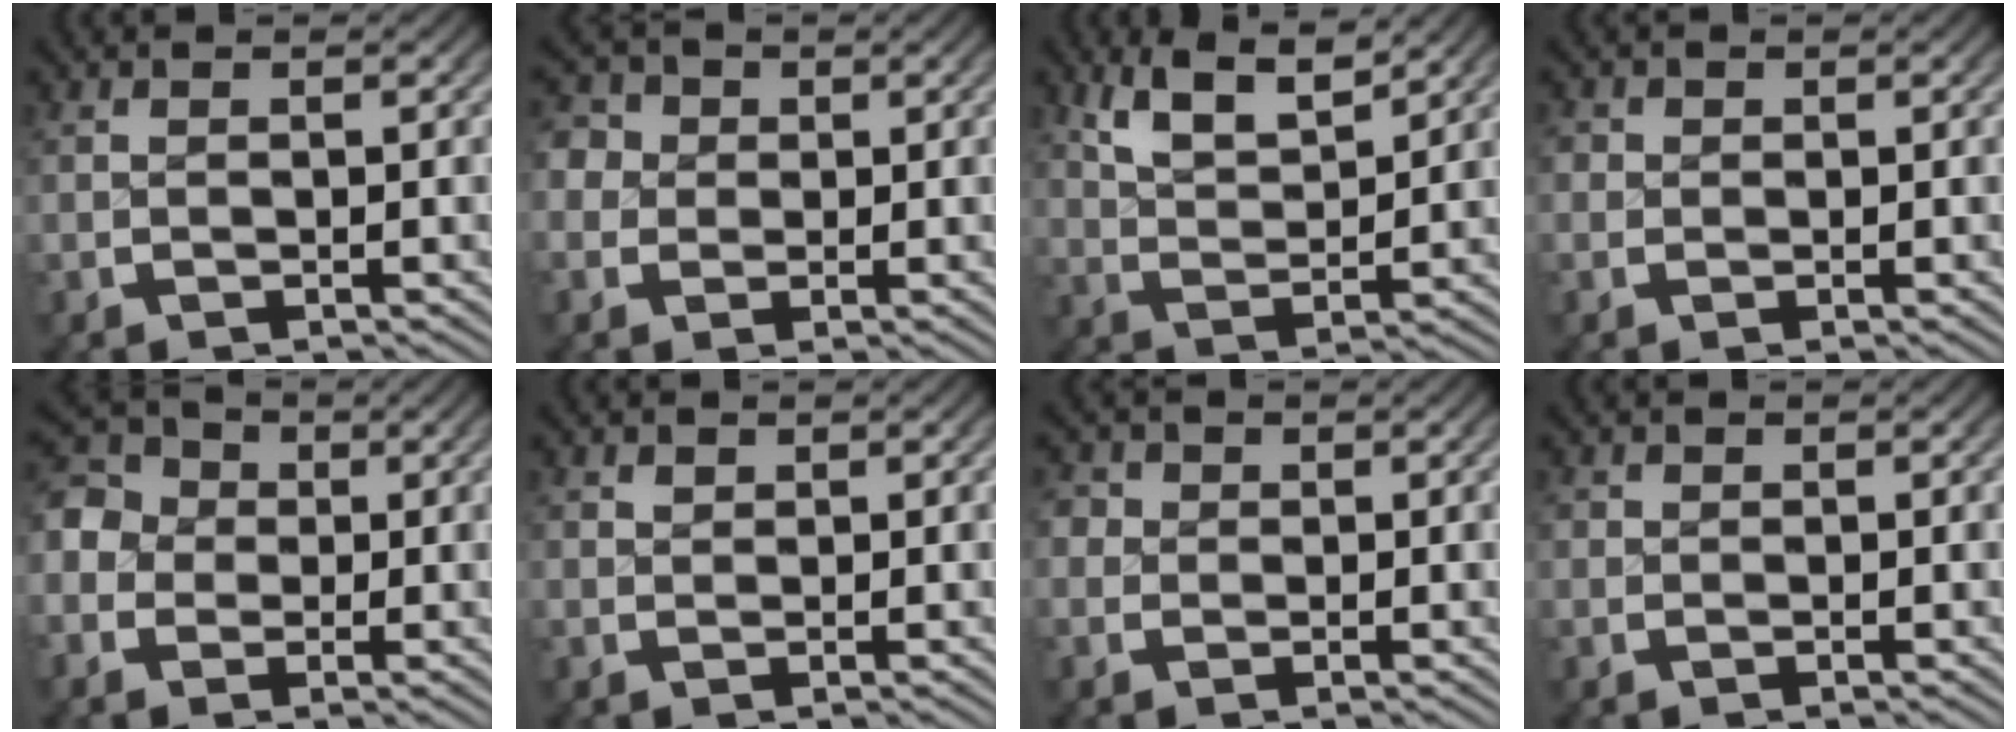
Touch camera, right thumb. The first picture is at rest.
{"total": 4.4, "force": [0.8, 4.0, 1.7], "torque": [-0.047, -0.012, 0.010]}
{"total": 5.6, "force": [4.3, 2.1, 3.1], "torque": [-0.061, -0.001, 0.083]}
{"total": 1.3, "force": [0.0, 1.3, 0.0], "torque": [-0.008, -0.012, -0.001]}
{"total": 6.5, "force": [1.3, 5.5, 3.2], "torque": [-0.064, -0.007, 0.014]}
{"total": 0.8, "force": [0.6, 0.6, -0.1], "torque": [-0.004, -0.011, 0.014]}
{"total": 2.6, "force": [0.3, 2.5, 0.5], "torque": [-0.020, -0.010, 0.000]}
{"total": 0.7, "force": [0.0, 0.7, -0.1], "torque": [-0.002, -0.008, 0.000]}